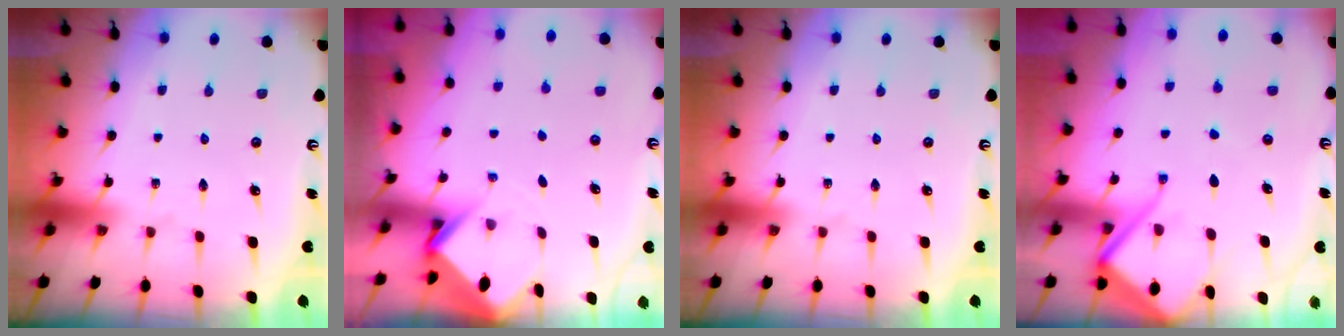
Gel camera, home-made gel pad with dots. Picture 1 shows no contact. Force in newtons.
{"total": 2.9, "press": 2.9, "slide": 0.2}
{"total": 0.0}
{"total": 12.5, "press": 12.4, "slide": 1.3}